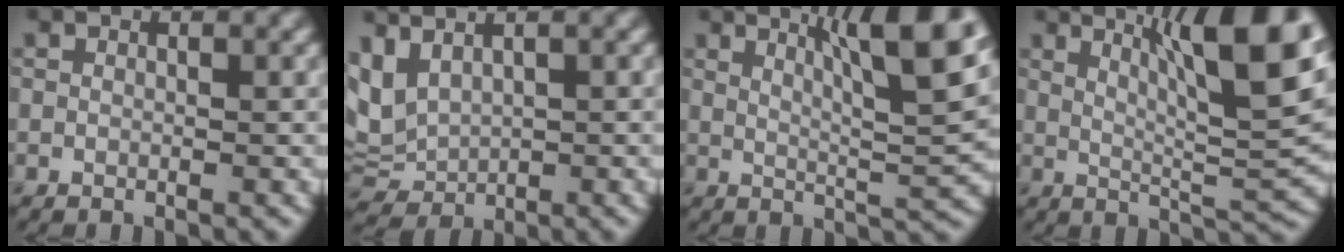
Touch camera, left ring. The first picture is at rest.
{"total": 5.8, "force": [2.1, 3.7, 4.0], "torque": [-0.097, 0.006, 0.052]}
{"total": 9.3, "force": [4.7, 1.9, 7.8], "torque": [-0.092, 0.015, 0.070]}
{"total": 11.4, "force": [5.4, 2.5, 9.8], "torque": [-0.126, 0.013, 0.086]}